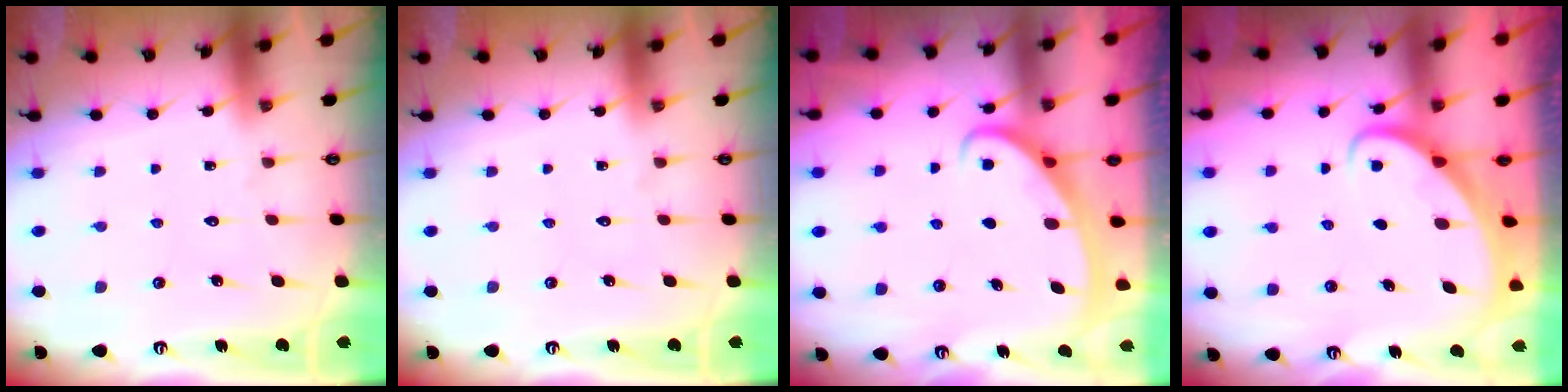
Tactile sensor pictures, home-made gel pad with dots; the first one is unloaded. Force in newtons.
{"total": 0.0}
{"total": 2.6, "press": 2.6, "slide": 0.4}
{"total": 2.2, "press": 2.2, "slide": 0.2}